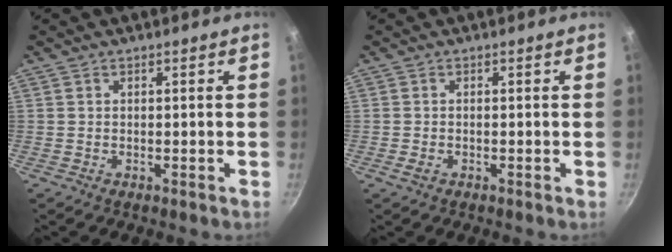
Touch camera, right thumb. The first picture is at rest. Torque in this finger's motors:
{"motor_torque": [-0.31, 0.11, -0.06, 0.66, 0.00]}